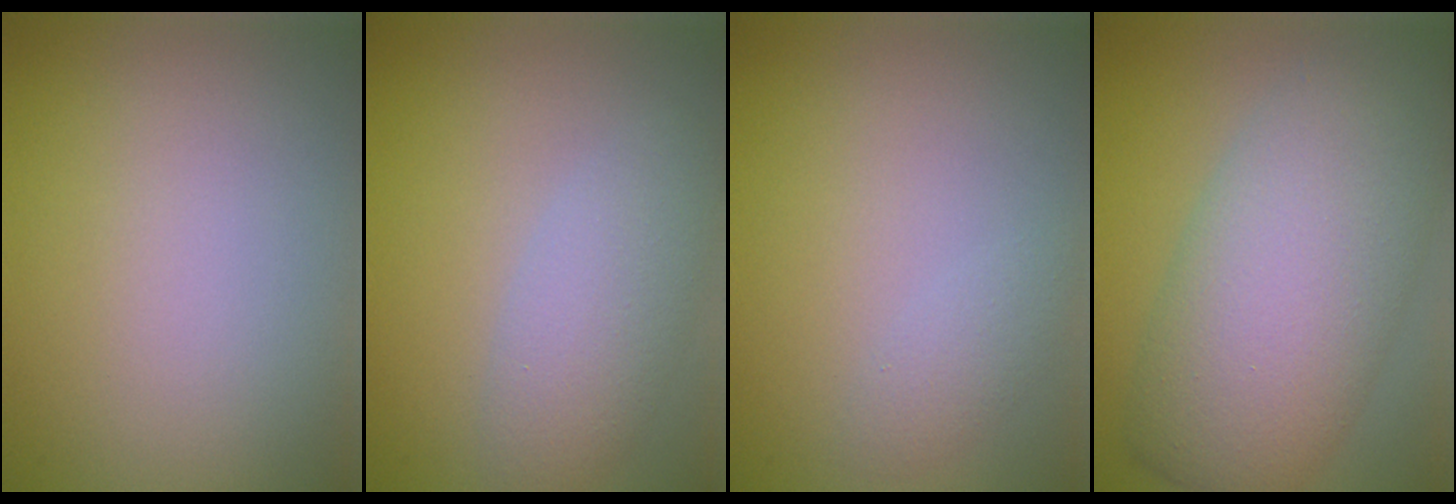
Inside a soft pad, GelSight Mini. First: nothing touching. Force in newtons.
{"total": 3.6, "press": 3.6, "slide": 0.1}
{"total": 1.3, "press": 1.3, "slide": 0.1}
{"total": 10.0, "press": 10.0, "slide": 0.5}